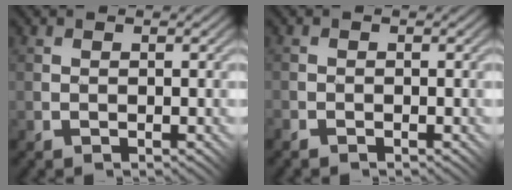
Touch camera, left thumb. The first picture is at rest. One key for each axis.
{"total": 1.3, "fx": -1.2, "fy": 0.5, "fz": 0.3, "tx": -0.007, "ty": 0.000, "tz": -0.024}